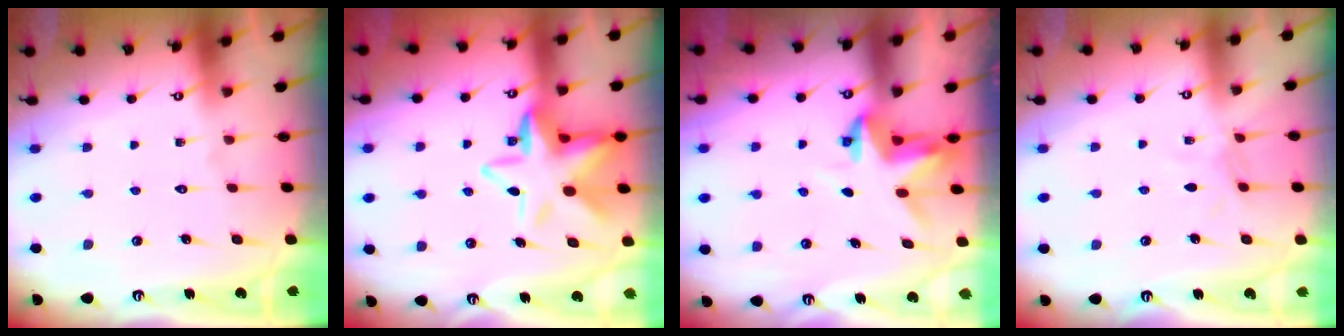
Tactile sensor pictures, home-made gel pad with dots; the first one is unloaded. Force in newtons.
{"total": 12.2, "press": 11.9, "slide": 2.7}
{"total": 3.7, "press": 3.7, "slide": 0.3}
{"total": 4.4, "press": 4.3, "slide": 0.5}